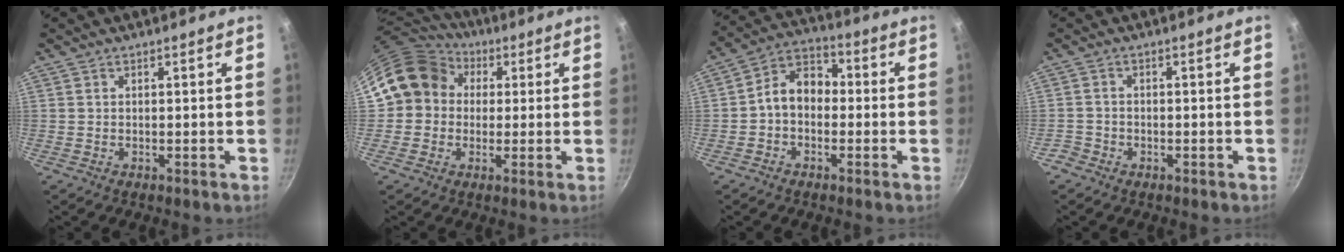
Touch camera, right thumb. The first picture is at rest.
{"total": 12.6, "force": [2.0, 11.3, 5.2], "torque": [-0.059, 0.032, 0.017]}
{"total": 8.4, "force": [-1.0, 6.2, 5.5], "torque": [-0.063, 0.036, -0.038]}
{"total": 2.4, "force": [-1.6, 1.7, 0.4], "torque": [-0.006, 0.017, -0.031]}